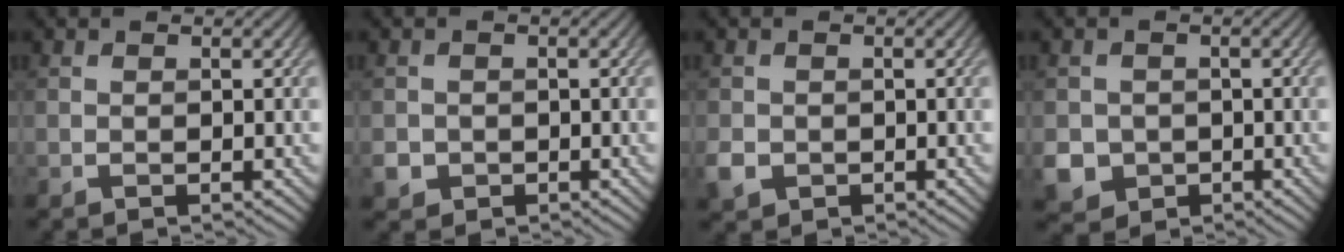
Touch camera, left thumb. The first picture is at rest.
{"total": 2.1, "force": [-0.8, 1.9, 0.5], "torque": [-0.012, -0.008, -0.018]}
{"total": 2.5, "force": [-0.9, 2.1, 1.0], "torque": [-0.028, -0.008, -0.022]}
{"total": 4.5, "force": [-1.3, 4.1, 1.4], "torque": [-0.038, -0.017, -0.031]}